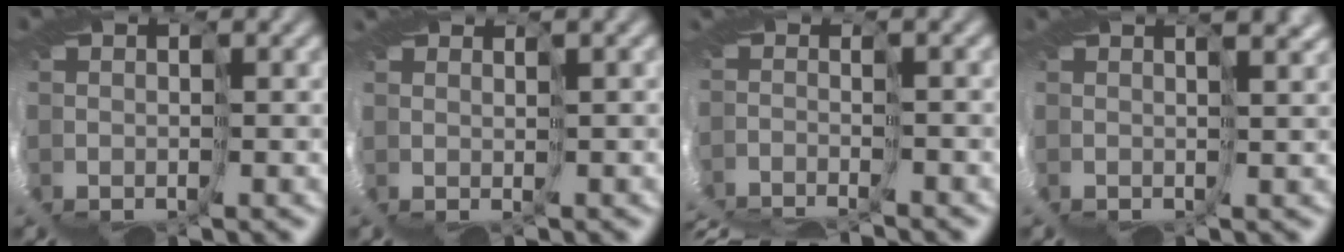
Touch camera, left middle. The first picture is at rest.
{"total": 2.3, "force": [1.2, -1.7, -1.1], "torque": [0.025, -0.004, 0.025]}
{"total": 7.6, "force": [-7.3, -1.7, -1.4], "torque": [0.005, -0.023, -0.074]}
{"total": 2.0, "force": [1.1, -1.6, 0.3], "torque": [-0.011, -0.003, 0.027]}